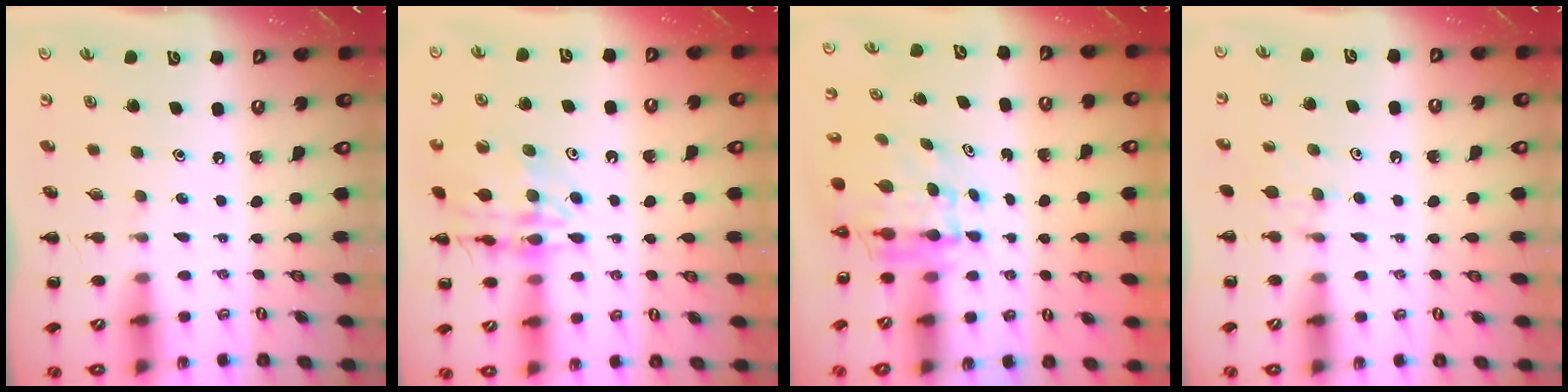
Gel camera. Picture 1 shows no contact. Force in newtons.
{"total": 15.6, "press": 15.5, "slide": 1.3}
{"total": 6.1, "press": 6.0, "slide": 0.9}
{"total": 5.6, "press": 5.4, "slide": 1.7}